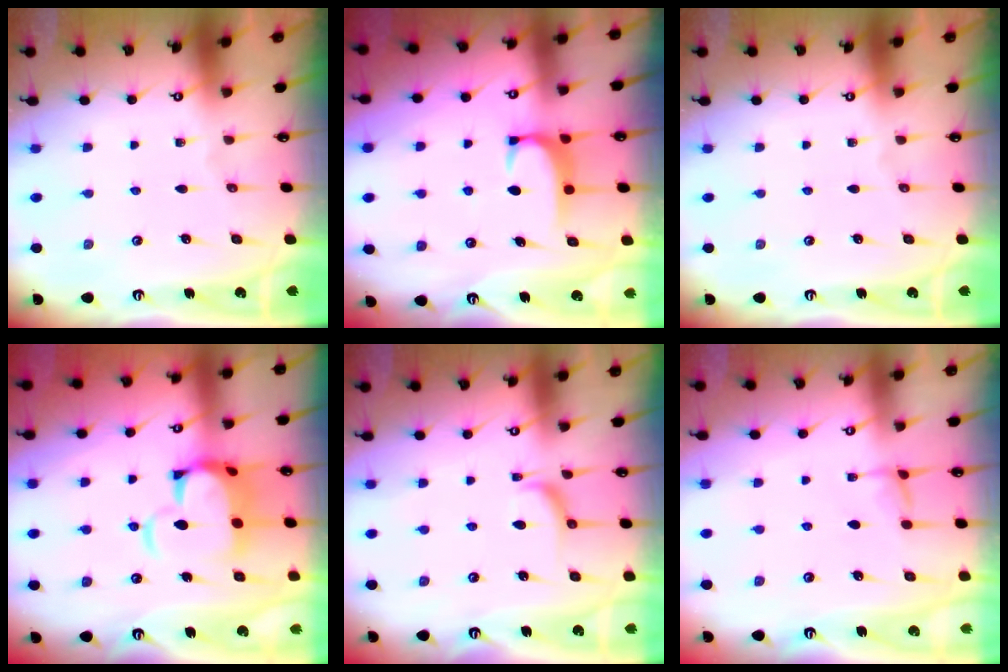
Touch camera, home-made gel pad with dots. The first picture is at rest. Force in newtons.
{"total": 2.0, "press": 1.9, "slide": 0.5}
{"total": 0.0}
{"total": 6.5, "press": 6.2, "slide": 2.0}
{"total": 2.7, "press": 2.6, "slide": 0.5}
{"total": 1.5, "press": 1.4, "slide": 0.5}